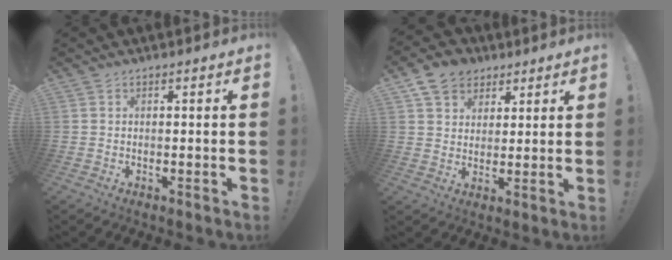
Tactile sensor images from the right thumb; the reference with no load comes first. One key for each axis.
{"total": 9.4, "fx": 5.3, "fy": 7.3, "fz": 2.7, "tx": -0.049, "ty": -0.022, "tz": 0.106}